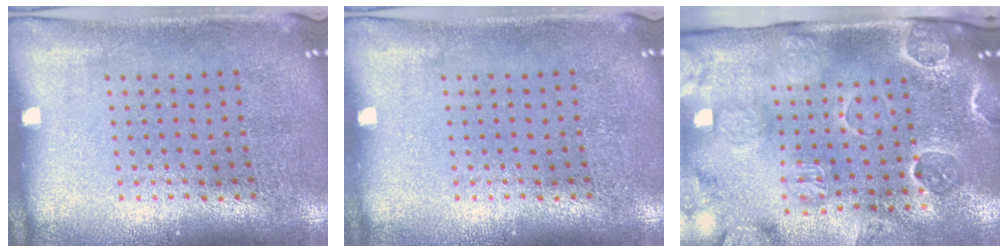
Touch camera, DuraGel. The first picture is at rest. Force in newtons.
{"total": 0.0}
{"total": 3.3, "press": 3.2, "slide": 0.5}